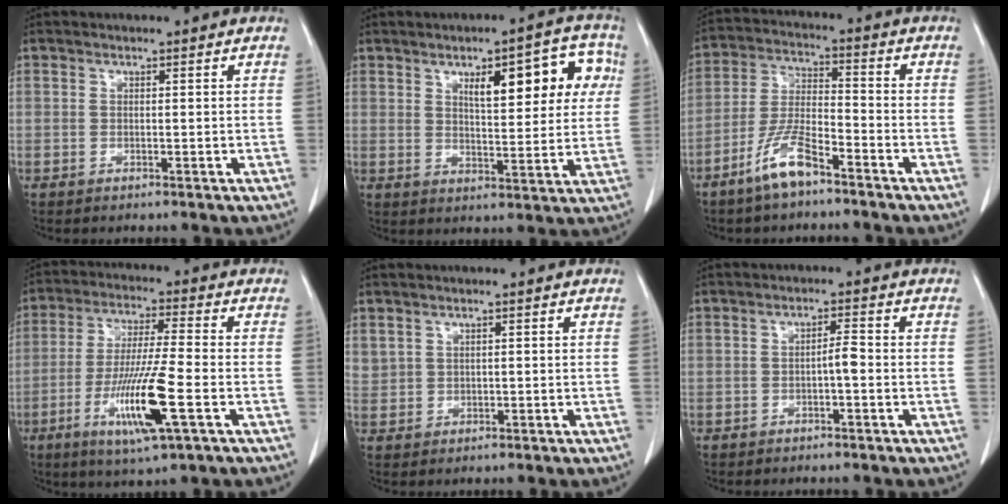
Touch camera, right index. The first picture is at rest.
{"total": 11.8, "force": [4.3, 3.9, 10.2], "torque": [-0.130, 0.024, 0.061]}
{"total": 8.3, "force": [-5.7, 1.8, 5.8], "torque": [-0.125, -0.007, -0.114]}
{"total": 12.4, "force": [-4.2, 0.2, 11.7], "torque": [-0.225, -0.020, -0.075]}
{"total": 1.7, "force": [1.2, 1.2, 0.3], "torque": [-0.001, 0.009, 0.029]}
{"total": 1.9, "force": [-0.5, 0.2, 1.9], "torque": [-0.025, 0.005, -0.007]}